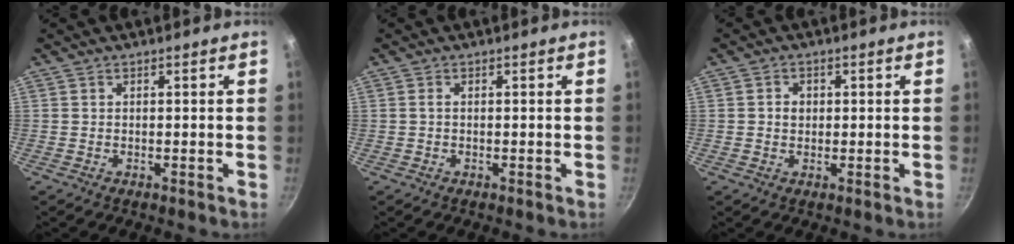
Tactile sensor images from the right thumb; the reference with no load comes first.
{"total": 0.7, "force": [0.1, 0.4, 0.5], "torque": [-0.011, 0.003, 0.000]}
{"total": 2.3, "force": [0.1, 2.0, 1.1], "torque": [-0.008, 0.001, 0.000]}